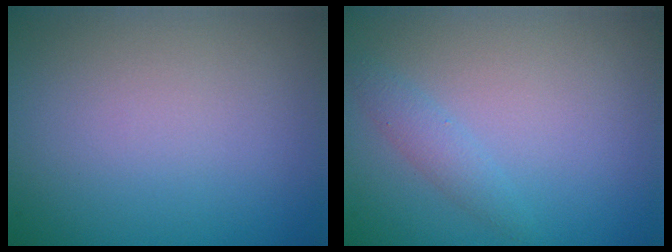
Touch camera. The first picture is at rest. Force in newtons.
{"total": 1.5, "press": 1.5, "slide": 0.1}